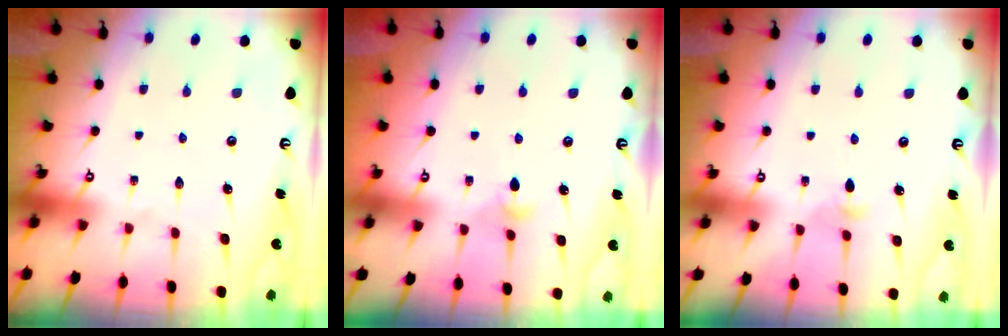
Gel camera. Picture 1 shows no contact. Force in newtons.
{"total": 3.1, "press": 3.0, "slide": 0.8}
{"total": 3.1, "press": 3.1, "slide": 0.6}